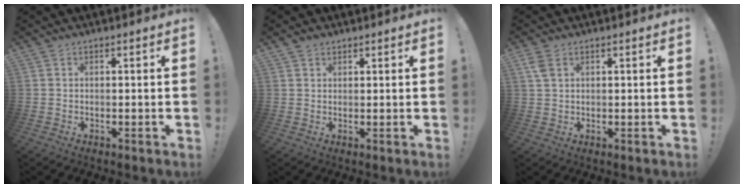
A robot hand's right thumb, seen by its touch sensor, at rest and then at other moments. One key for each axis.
{"total": 1.8, "fx": 1.5, "fy": 1.0, "fz": 0.4, "tx": -0.008, "ty": -0.006, "tz": 0.028}
{"total": 3.6, "fx": 1.8, "fy": 2.0, "fz": 2.4, "tx": -0.049, "ty": 0.002, "tz": 0.035}